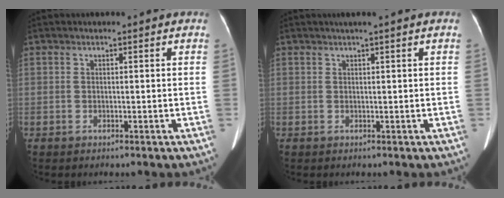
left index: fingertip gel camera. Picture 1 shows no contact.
{"total": 1.5, "force": [0.9, -0.4, 1.1], "torque": [-0.023, 0.004, 0.020]}